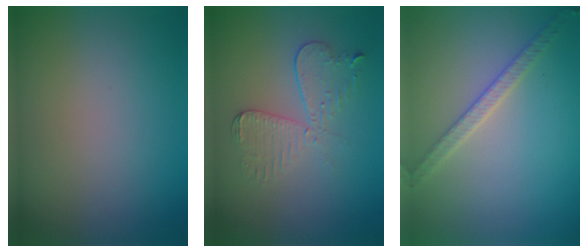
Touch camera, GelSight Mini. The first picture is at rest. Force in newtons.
{"total": 3.6, "press": 3.1, "slide": 1.9}
{"total": 2.5, "press": 2.4, "slide": 0.4}